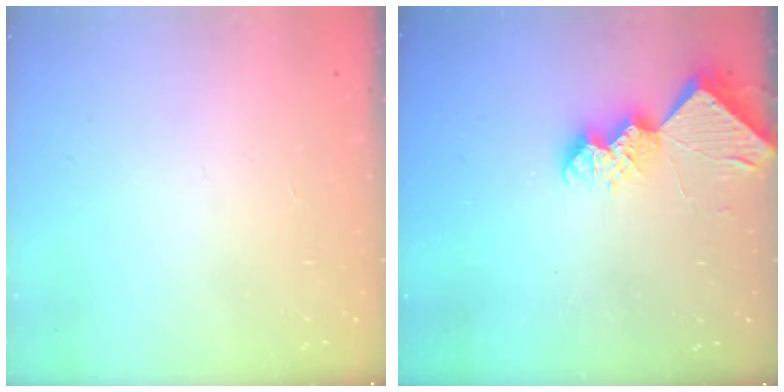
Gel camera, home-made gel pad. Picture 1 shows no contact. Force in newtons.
{"total": 8.8, "press": 8.7, "slide": 0.9}